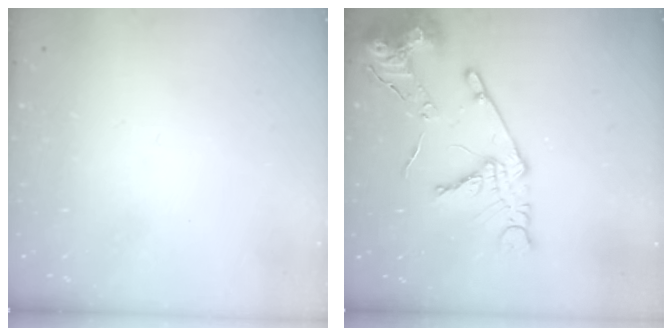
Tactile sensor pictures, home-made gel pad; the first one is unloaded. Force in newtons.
{"total": 17.4, "press": 17.3, "slide": 1.7}